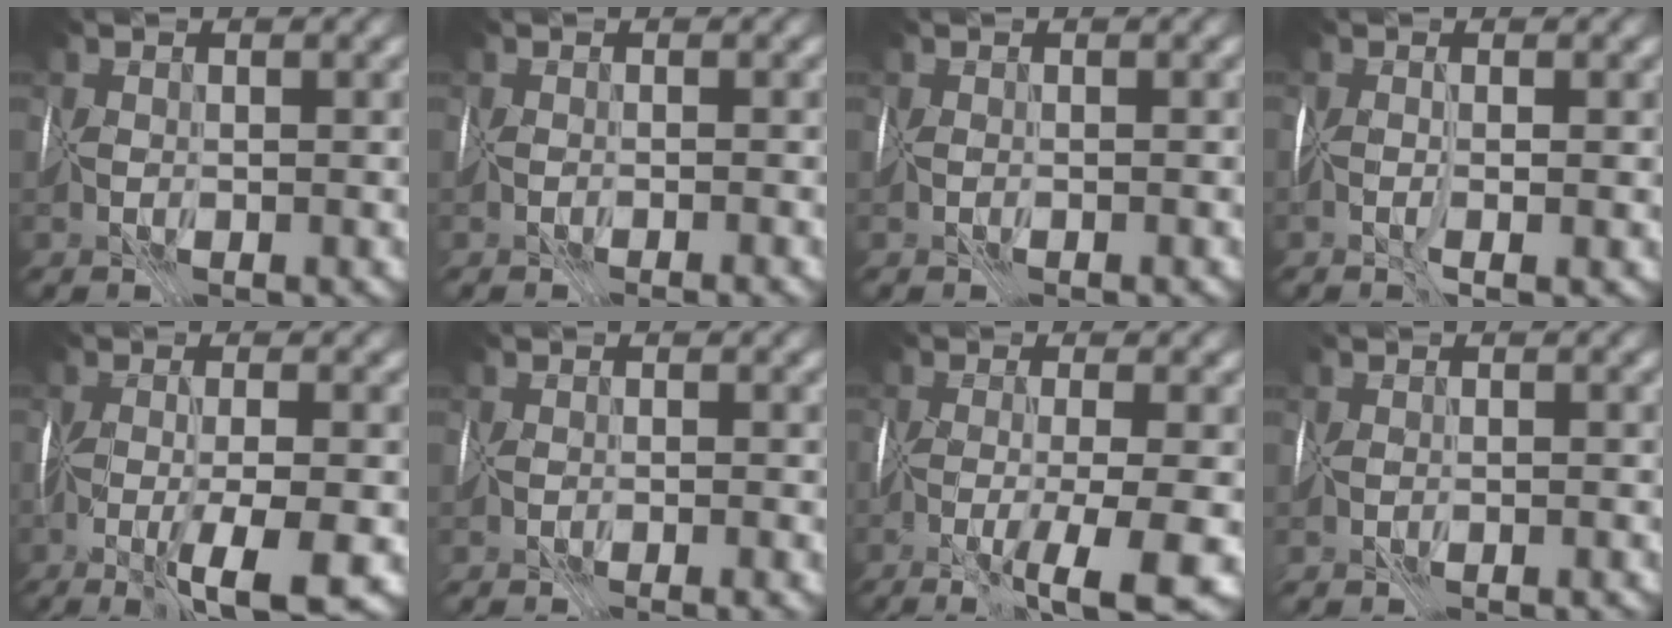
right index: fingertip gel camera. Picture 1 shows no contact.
{"total": 1.7, "force": [-1.4, 0.0, 0.9], "torque": [0.007, 0.002, -0.014]}
{"total": 1.0, "force": [-0.9, 0.0, 0.4], "torque": [0.005, -0.002, -0.014]}
{"total": 1.6, "force": [-0.4, -0.2, 1.5], "torque": [-0.026, -0.009, -0.005]}
{"total": 6.7, "force": [-3.3, 0.5, 5.7], "torque": [-0.100, -0.015, -0.055]}
{"total": 2.7, "force": [-2.2, 0.3, 1.6], "torque": [-0.008, 0.001, -0.021]}
{"total": 8.3, "force": [-4.4, 0.7, 7.0], "torque": [-0.109, -0.024, -0.064]}
{"total": 1.9, "force": [-1.8, 0.0, 0.6], "torque": [0.005, -0.001, -0.025]}